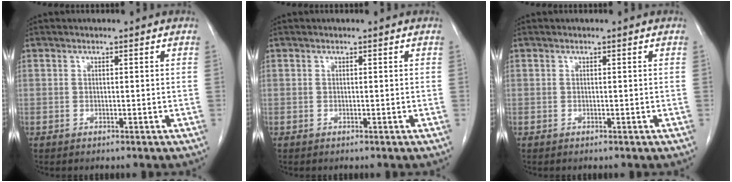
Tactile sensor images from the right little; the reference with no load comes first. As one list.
[{"total": 0.0}, {"total": 0.0}]